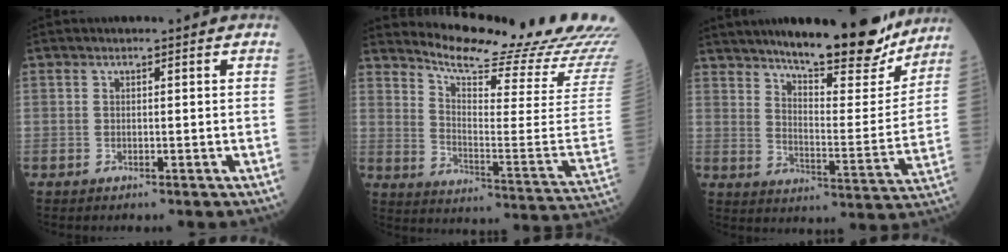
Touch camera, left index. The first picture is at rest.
{"total": 22.0, "force": [21.0, -0.4, 6.7], "torque": [-0.126, -0.125, 0.268]}
{"total": 20.1, "force": [16.8, 3.8, 10.3], "torque": [-0.147, -0.026, 0.231]}